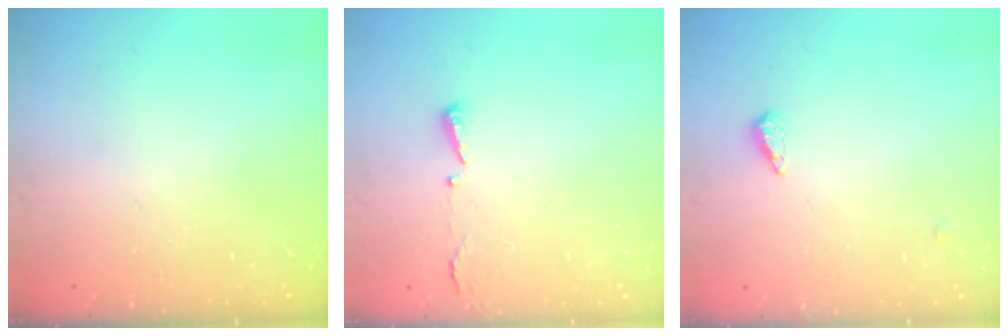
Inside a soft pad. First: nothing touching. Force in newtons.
{"total": 2.9, "press": 2.8, "slide": 0.6}
{"total": 3.2, "press": 3.1, "slide": 0.3}